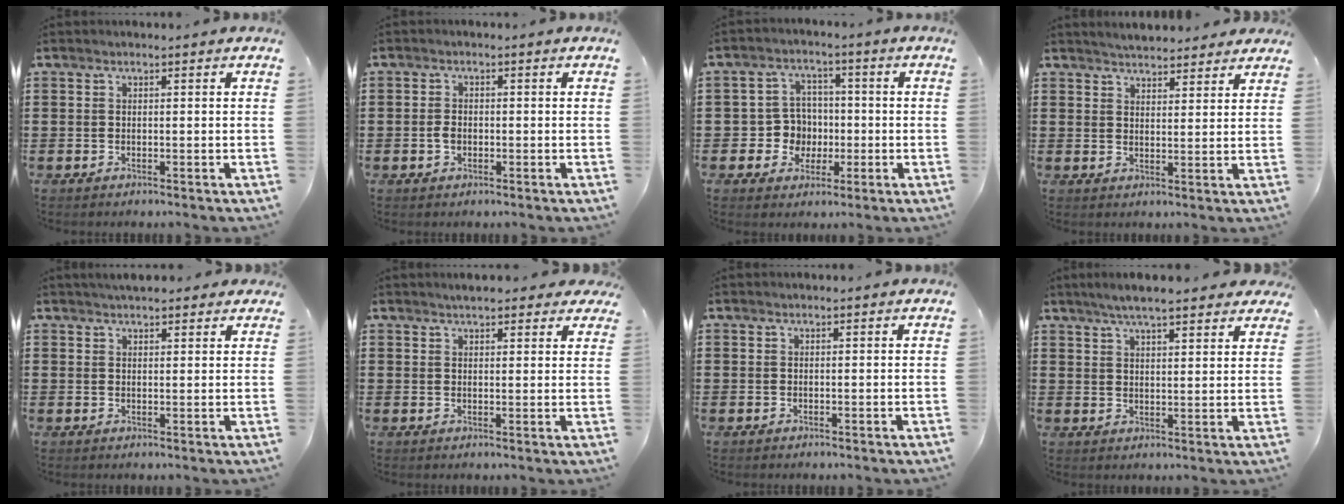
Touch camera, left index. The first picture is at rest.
{"total": 1.7, "force": [-0.5, 1.1, 1.1], "torque": [-0.032, 0.001, -0.012]}
{"total": 5.7, "force": [-0.8, 5.5, 1.3], "torque": [-0.037, 0.014, -0.015]}
{"total": 3.4, "force": [3.4, 0.4, 0.3], "torque": [-0.016, -0.006, 0.063]}
{"total": 3.0, "force": [2.7, 1.0, 1.0], "torque": [-0.024, 0.002, 0.050]}
{"total": 3.0, "force": [2.7, 0.7, 1.0], "torque": [-0.028, 0.001, 0.049]}
{"total": 0.0}
{"total": 5.4, "force": [4.6, 0.9, 2.6], "torque": [-0.063, -0.003, 0.084]}